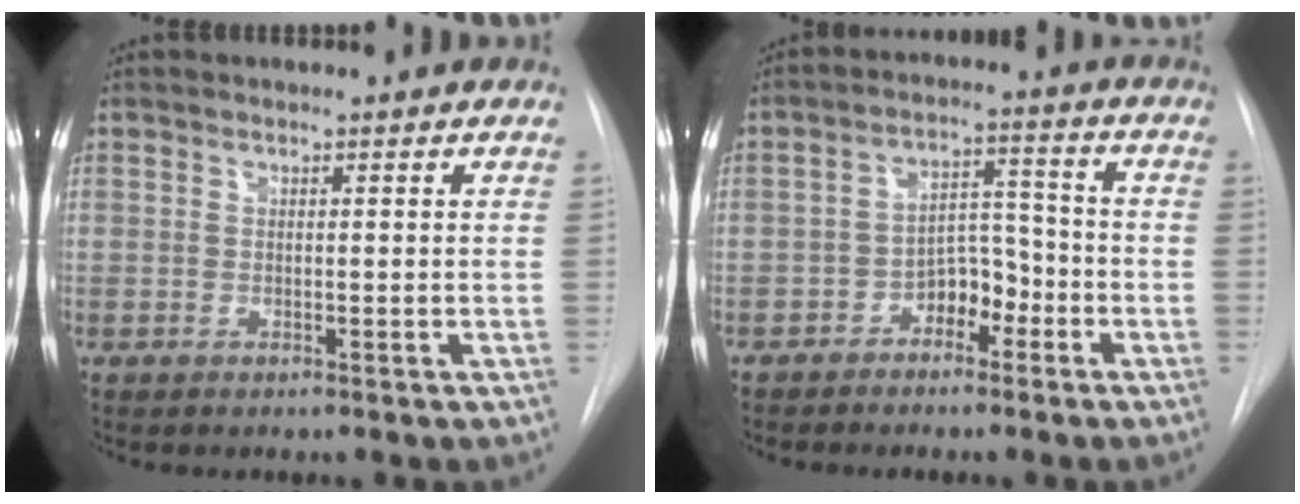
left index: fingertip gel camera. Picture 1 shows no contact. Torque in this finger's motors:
{"motor_torque": [0.07, 0.03, 0.07, 0.02]}